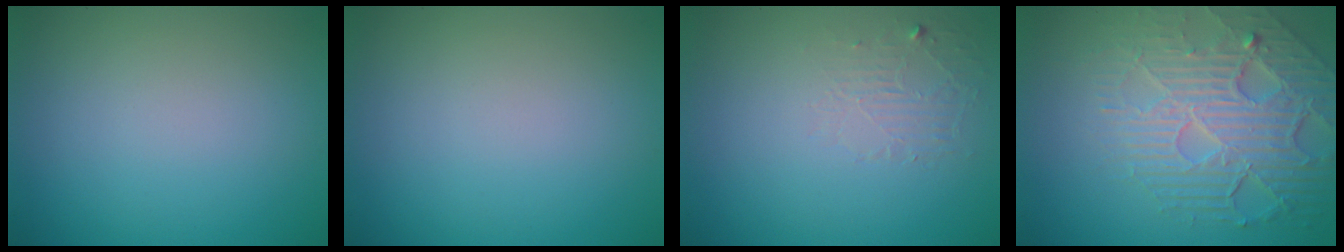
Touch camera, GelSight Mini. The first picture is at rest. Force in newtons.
{"total": 0.0}
{"total": 1.4, "press": 0.1, "slide": 1.4}
{"total": 7.4, "press": 5.3, "slide": 5.1}